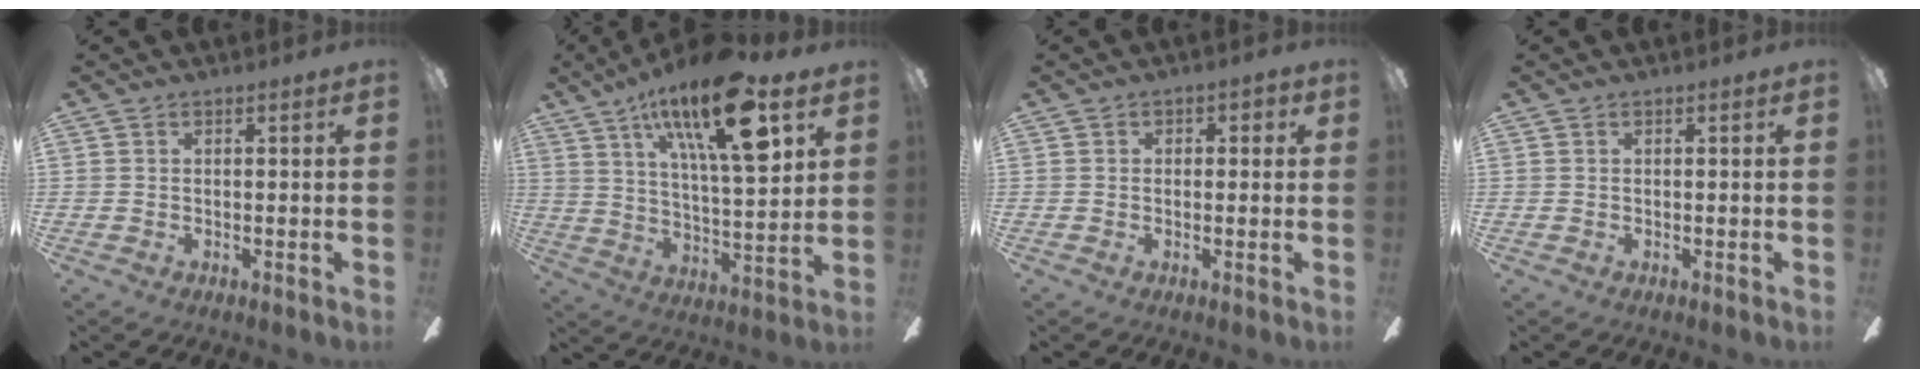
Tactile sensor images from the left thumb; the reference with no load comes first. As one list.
[{"total": 24.0, "force": [12.7, 7.9, 18.8], "torque": [-0.306, -0.050, 0.195]}, {"total": 1.4, "force": [-0.3, 1.2, 0.8], "torque": [-0.006, 0.003, -0.009]}, {"total": 0.0}]